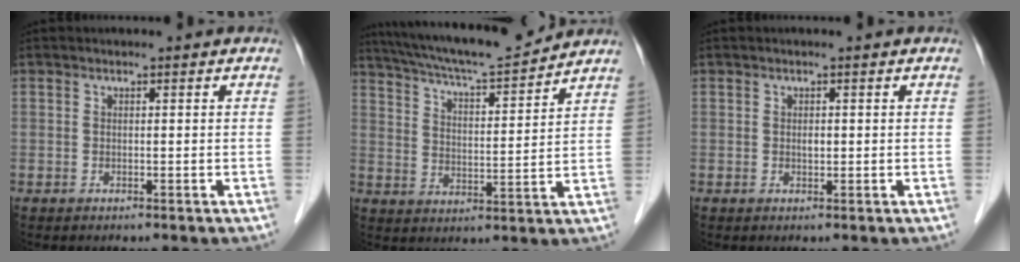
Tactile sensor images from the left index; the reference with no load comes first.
{"total": 14.9, "force": [13.8, 0.5, 5.7], "torque": [-0.106, 0.005, 0.218]}
{"total": 0.7, "force": [-0.1, 0.4, 0.6], "torque": [-0.010, -0.003, -0.002]}